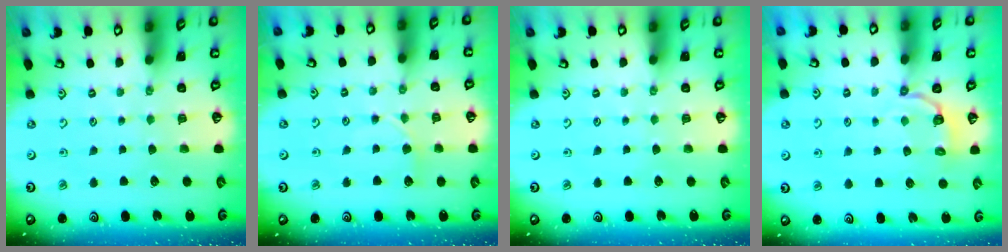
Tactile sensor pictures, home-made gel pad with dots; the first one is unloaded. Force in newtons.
{"total": 5.0, "press": 4.9, "slide": 0.7}
{"total": 0.0}
{"total": 3.1, "press": 1.5, "slide": 2.7}